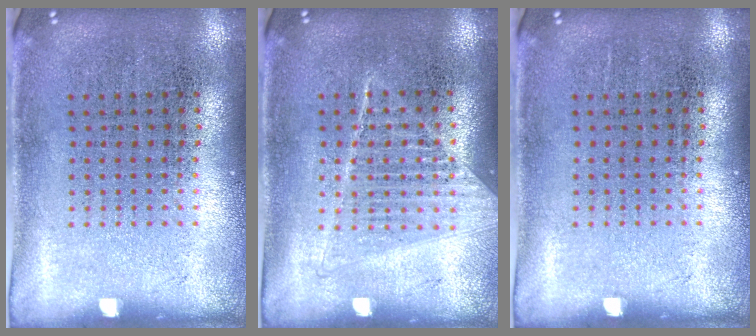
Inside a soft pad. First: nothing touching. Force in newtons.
{"total": 1.1, "press": 1.0, "slide": 0.3}
{"total": 0.0}